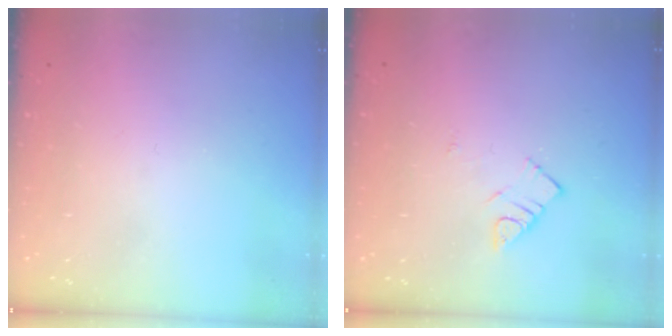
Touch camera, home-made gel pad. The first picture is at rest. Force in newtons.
{"total": 4.3, "press": 4.3, "slide": 0.5}